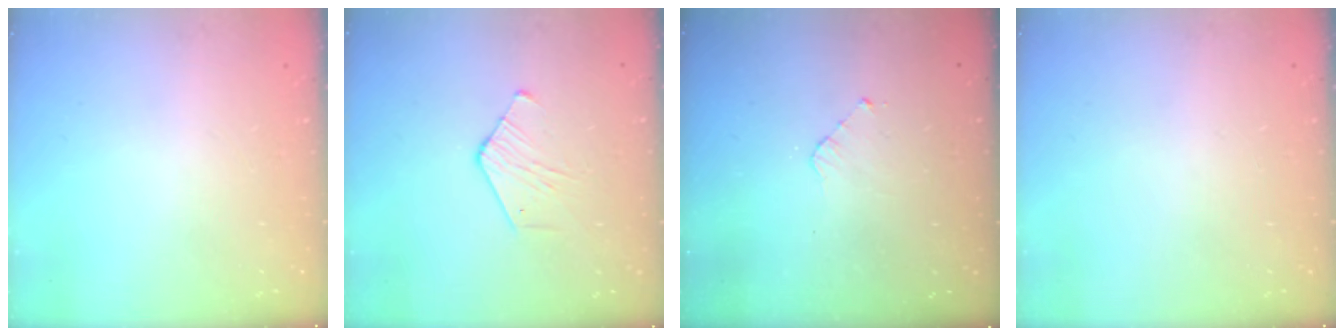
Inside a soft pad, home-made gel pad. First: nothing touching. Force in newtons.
{"total": 4.0, "press": 4.0, "slide": 0.3}
{"total": 2.8, "press": 2.8, "slide": 0.2}
{"total": 0.0}